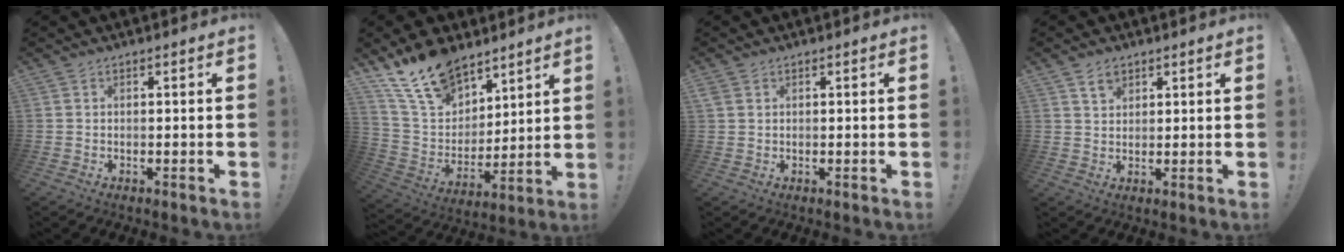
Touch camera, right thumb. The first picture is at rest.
{"total": 17.7, "force": [13.5, 9.3, 6.6], "torque": [-0.138, -0.088, 0.256]}
{"total": 1.8, "force": [0.9, 1.3, 0.7], "torque": [-0.010, 0.002, 0.017]}
{"total": 4.7, "force": [2.9, 3.2, 1.6], "torque": [-0.025, -0.009, 0.054]}